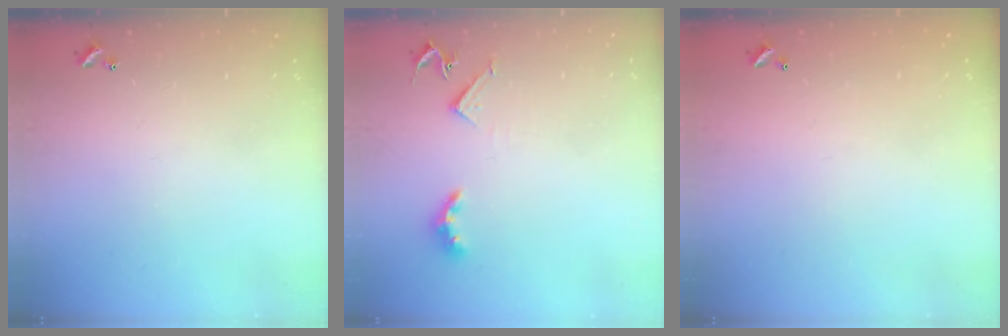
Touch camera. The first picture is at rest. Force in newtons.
{"total": 4.4, "press": 4.3, "slide": 0.7}
{"total": 2.7, "press": 2.7, "slide": 0.1}